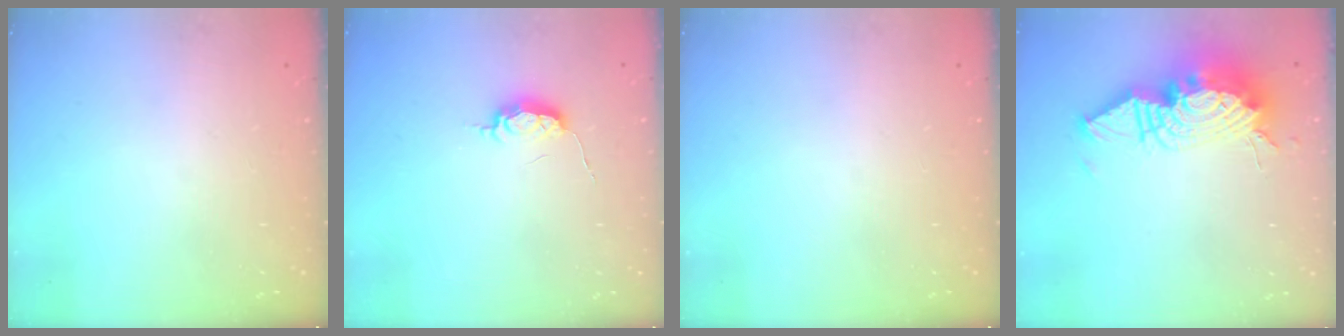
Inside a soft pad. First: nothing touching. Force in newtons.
{"total": 5.3, "press": 5.3, "slide": 0.7}
{"total": 0.0}
{"total": 19.0, "press": 18.9, "slide": 1.8}